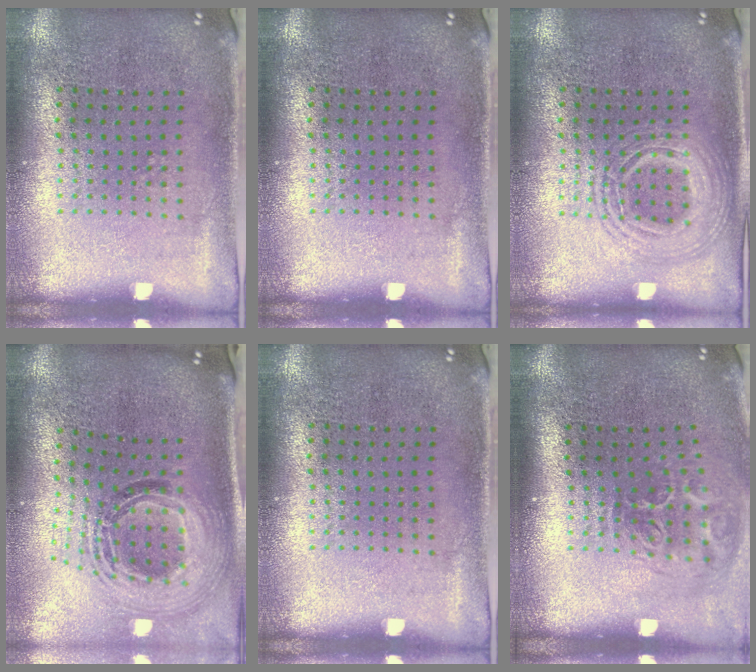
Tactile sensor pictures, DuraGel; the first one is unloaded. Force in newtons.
{"total": 0.0}
{"total": 2.8, "press": 2.7, "slide": 0.2}
{"total": 1.9, "press": 1.5, "slide": 1.1}
{"total": 0.0}
{"total": 2.1, "press": 1.3, "slide": 1.6}